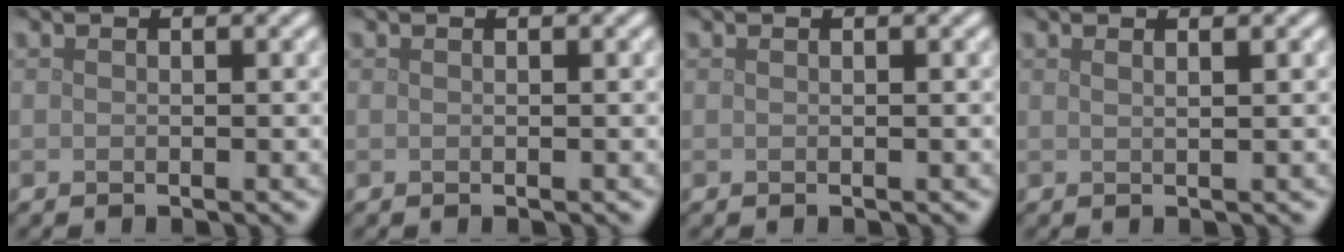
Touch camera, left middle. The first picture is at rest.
{"total": 0.0}
{"total": 0.0}
{"total": 1.5, "force": [0.8, 0.6, 1.1], "torque": [-0.001, -0.001, -0.001]}